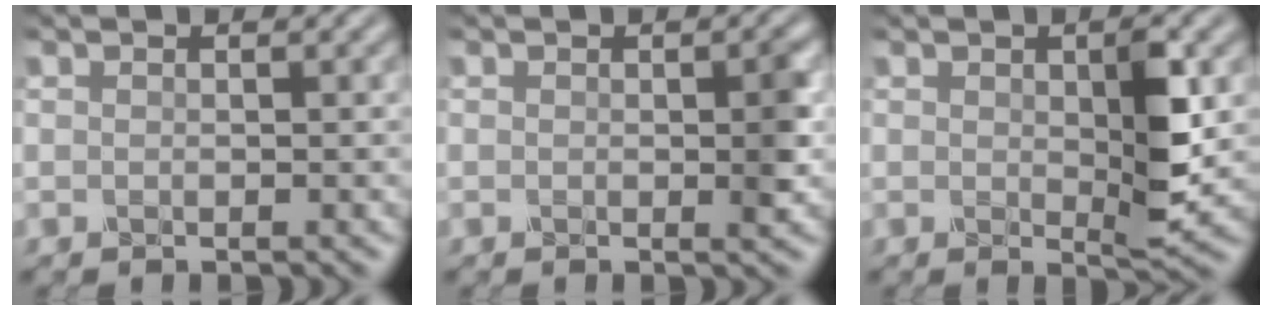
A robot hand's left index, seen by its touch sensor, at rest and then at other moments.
{"total": 1.6, "force": [-0.1, 0.5, 1.6], "torque": [-0.017, -0.004, -0.001]}
{"total": 4.1, "force": [0.4, 1.1, 3.9], "torque": [-0.058, -0.006, 0.011]}